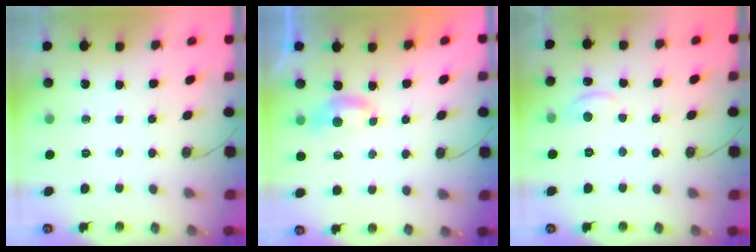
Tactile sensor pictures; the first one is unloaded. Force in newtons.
{"total": 3.0, "press": 2.9, "slide": 0.4}
{"total": 1.7, "press": 1.6, "slide": 0.3}